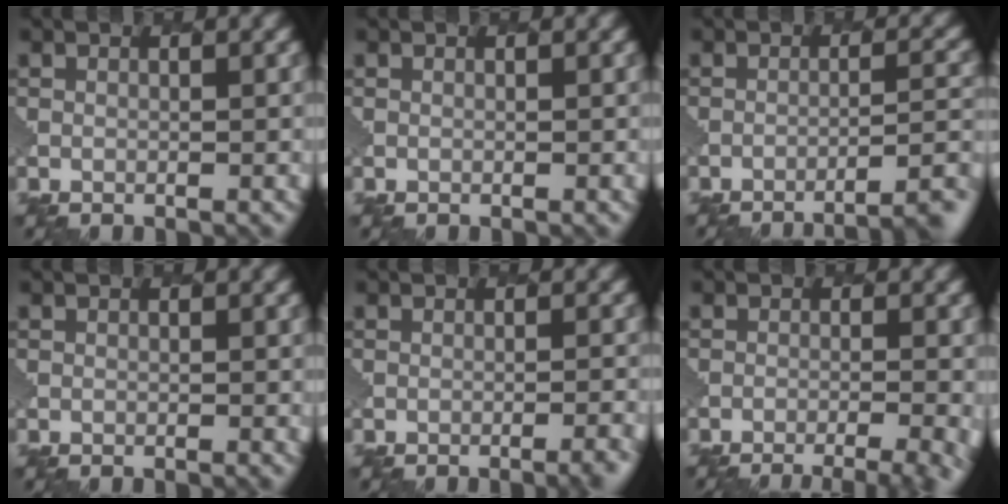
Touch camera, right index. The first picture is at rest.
{"total": 0.0}
{"total": 6.5, "force": [-5.5, 1.3, 3.2], "torque": [-0.032, 0.016, -0.064]}
{"total": 0.6, "force": [-0.1, 0.3, 0.5], "torque": [0.001, 0.001, 0.001]}
{"total": 2.7, "force": [-1.8, 0.9, 1.9], "torque": [-0.007, 0.015, -0.026]}
{"total": 8.6, "force": [-6.3, 3.1, 5.0], "torque": [-0.034, -0.003, -0.064]}